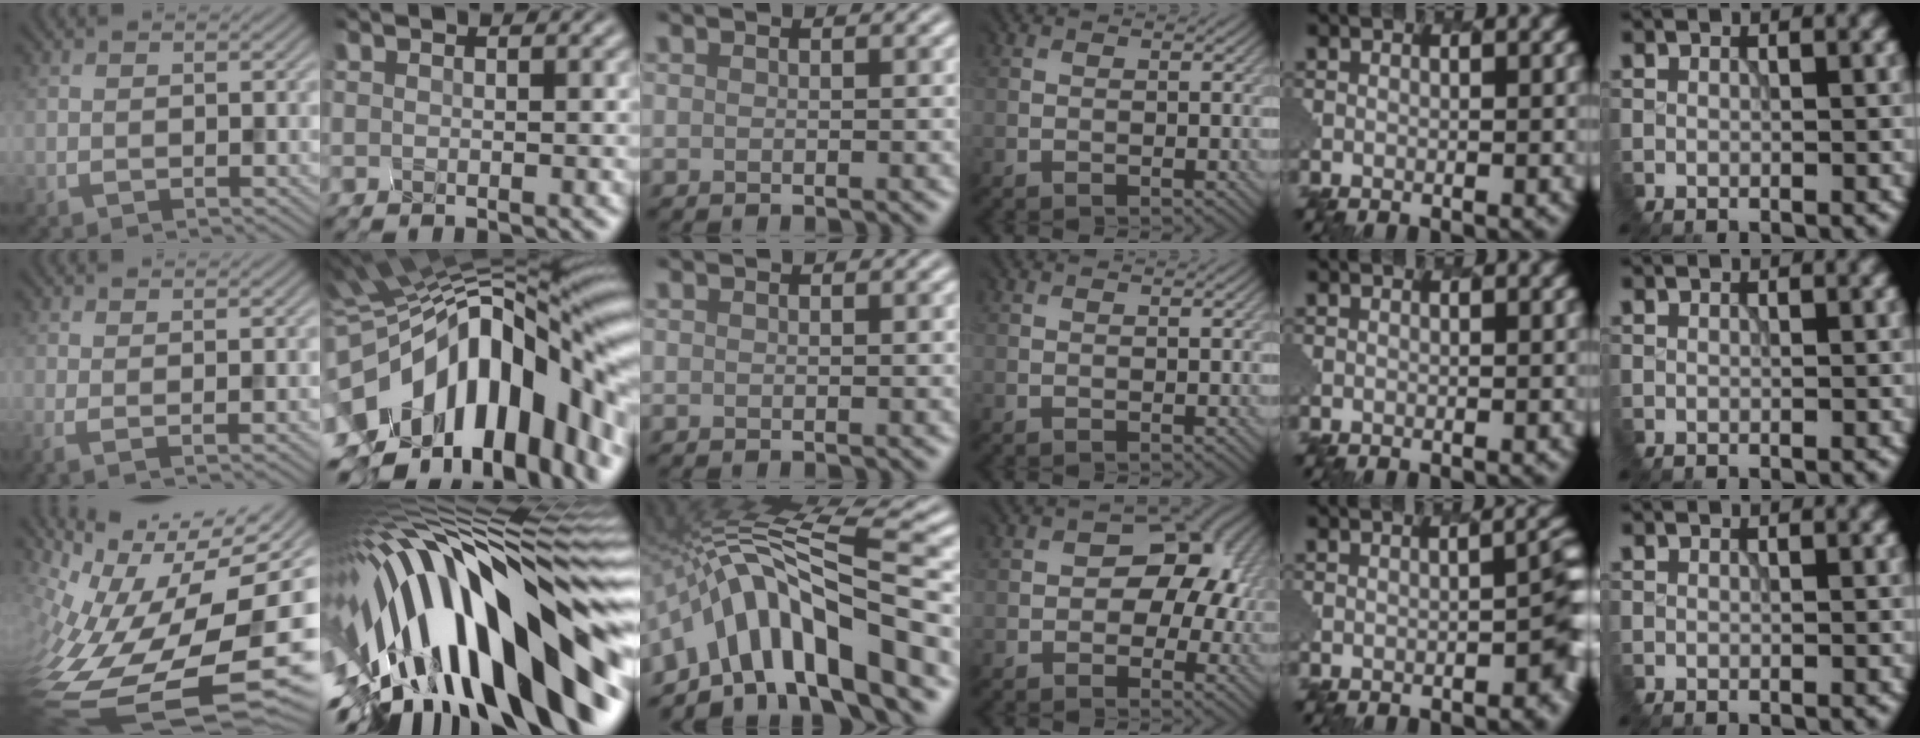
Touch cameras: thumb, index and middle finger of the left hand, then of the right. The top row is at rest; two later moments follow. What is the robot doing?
{"motion": "disassemble", "object": "hinged tin"}